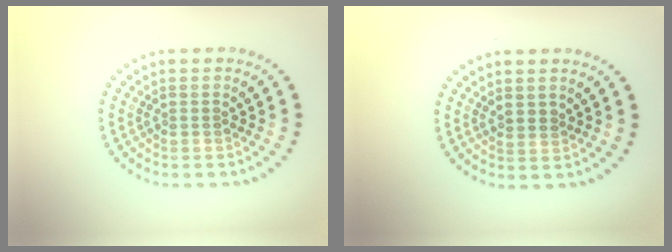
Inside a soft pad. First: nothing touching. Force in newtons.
{"total": 0.6, "press": 0.5, "slide": 0.4}